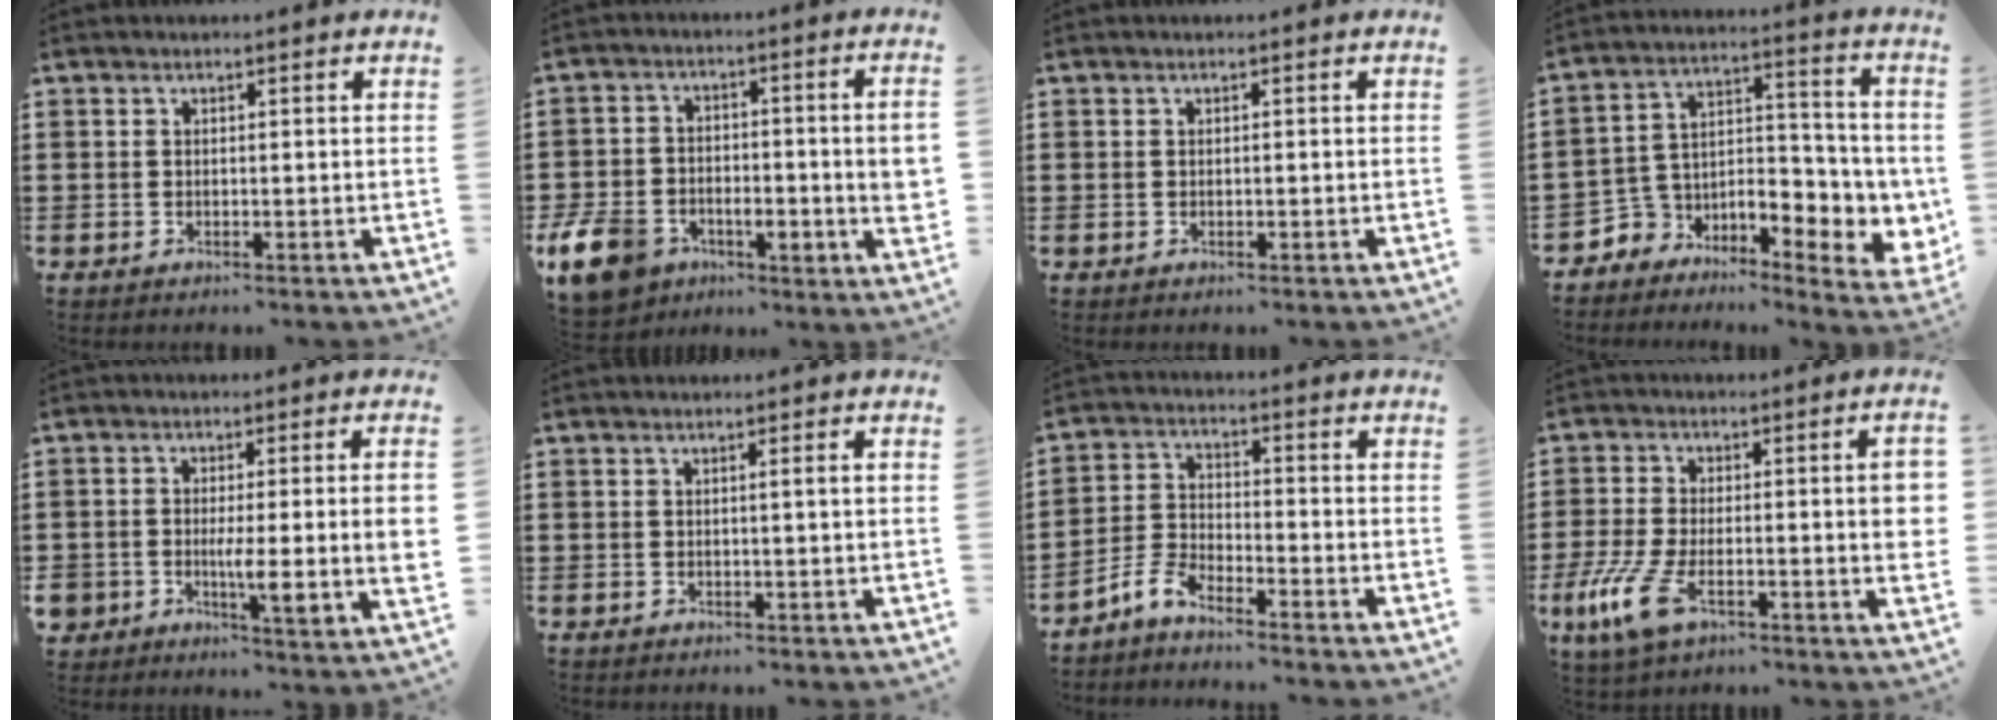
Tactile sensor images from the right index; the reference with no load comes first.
{"total": 10.2, "force": [-3.3, 6.1, 7.5], "torque": [-0.158, 0.007, -0.061]}
{"total": 0.0}
{"total": 5.1, "force": [-2.3, 4.3, 1.5], "torque": [-0.044, -0.017, -0.041]}
{"total": 6.3, "force": [-1.3, 2.0, 5.9], "torque": [-0.104, -0.005, -0.026]}
{"total": 1.1, "force": [0.1, -0.1, 1.1], "torque": [-0.019, 0.000, 0.000]}
{"total": 4.4, "force": [-4.0, 0.7, 1.6], "torque": [-0.052, 0.002, -0.087]}
{"total": 12.4, "force": [-2.5, 4.2, 11.4], "torque": [-0.234, -0.012, -0.045]}